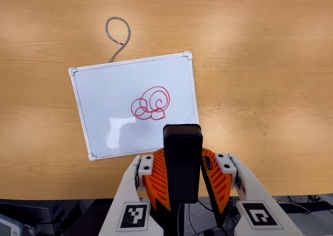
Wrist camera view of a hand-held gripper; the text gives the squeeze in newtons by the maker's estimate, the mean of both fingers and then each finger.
{"total": 8.0, "left": 6.7, "right": 9.3}